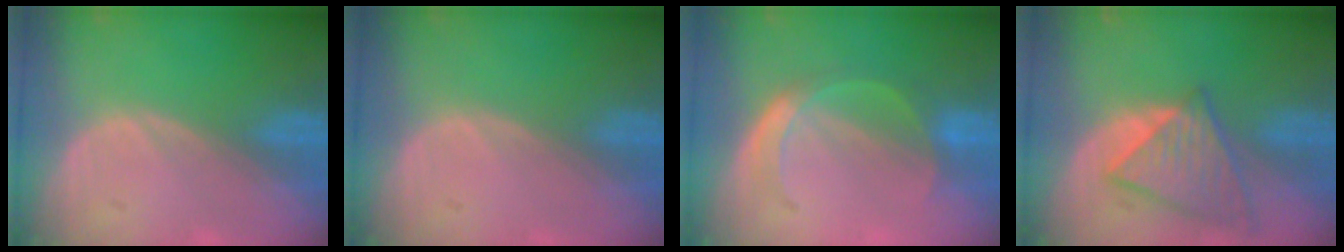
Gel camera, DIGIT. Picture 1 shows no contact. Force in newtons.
{"total": 0.0}
{"total": 4.5, "press": 4.4, "slide": 0.9}
{"total": 8.0, "press": 7.3, "slide": 3.4}